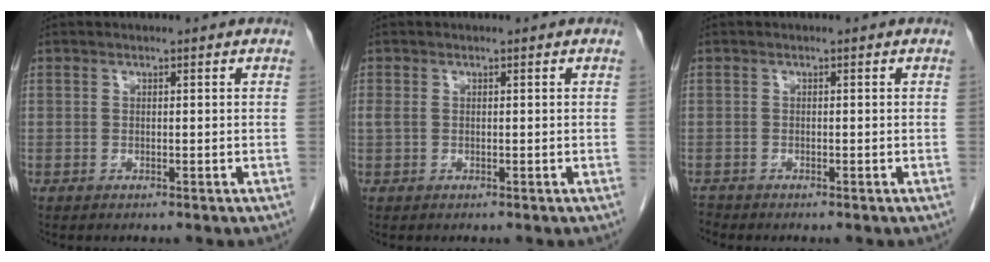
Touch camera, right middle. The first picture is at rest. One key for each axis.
{"total": 1.3, "fx": 0.2, "fy": 0.9, "fz": 0.9, "tx": -0.034, "ty": 0.012, "tz": 0.009}
{"total": 0.8, "fx": -0.8, "fy": 0.0, "fz": -0.2, "tx": -0.003, "ty": -0.005, "tz": -0.018}